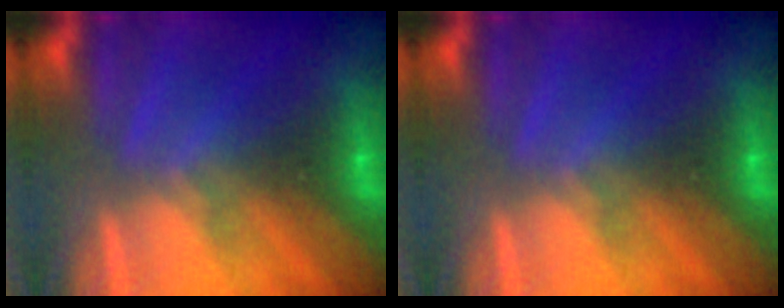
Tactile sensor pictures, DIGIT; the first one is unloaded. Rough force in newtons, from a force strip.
{"total": 0.0}